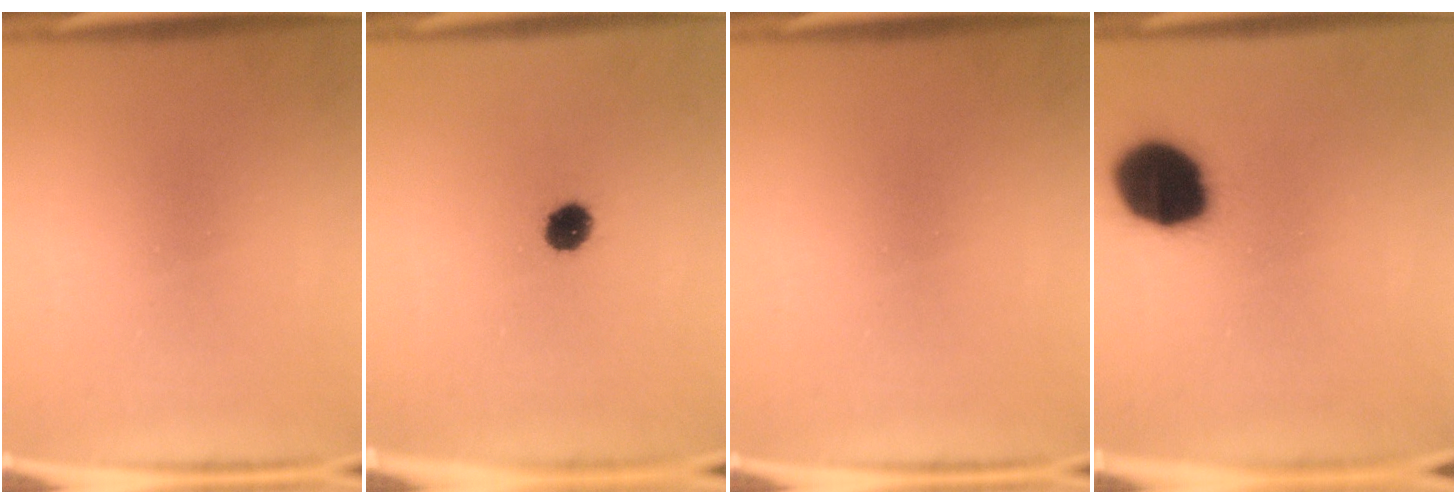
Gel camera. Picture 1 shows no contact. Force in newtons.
{"total": 4.7}
{"total": 0.0}
{"total": 16.1}